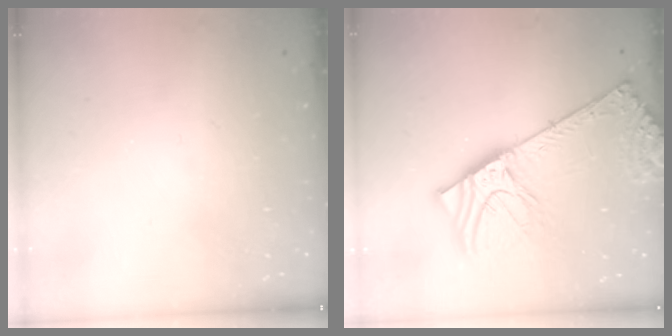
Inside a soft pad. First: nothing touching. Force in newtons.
{"total": 17.0, "press": 16.6, "slide": 3.5}